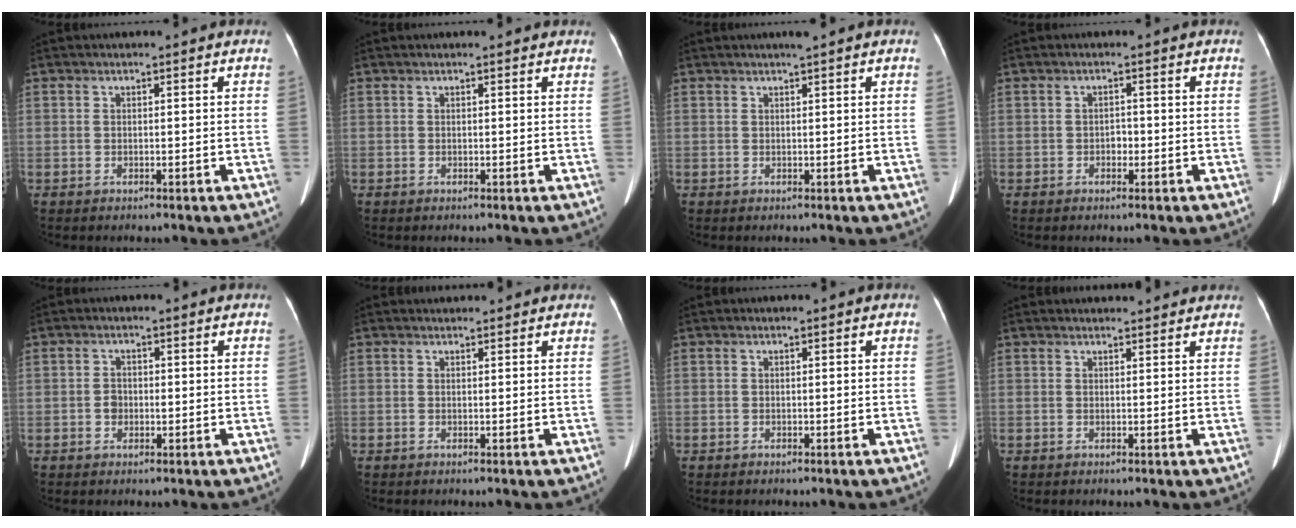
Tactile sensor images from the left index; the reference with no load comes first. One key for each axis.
{"total": 1.0, "fx": 1.0, "fy": 0.3, "fz": 0.1, "tx": -0.010, "ty": 0.016, "tz": 0.009}
{"total": 1.1, "fx": 0.8, "fy": -0.1, "fz": 0.7, "tx": -0.012, "ty": 0.006, "tz": 0.017}
{"total": 1.1, "fx": -0.4, "fy": 0.8, "fz": 0.7, "tx": -0.008, "ty": 0.004, "tz": -0.010}
{"total": 1.7, "fx": -0.2, "fy": 1.4, "fz": 0.9, "tx": -0.017, "ty": 0.006, "tz": -0.003}
{"total": 2.8, "fx": 2.7, "fy": 0.4, "fz": 0.3, "tx": -0.010, "ty": 0.020, "tz": 0.034}
{"total": 0.0}
{"total": 5.9, "fx": 5.6, "fy": 1.0, "fz": 1.3, "tx": -0.010, "ty": 0.025, "tz": 0.058}